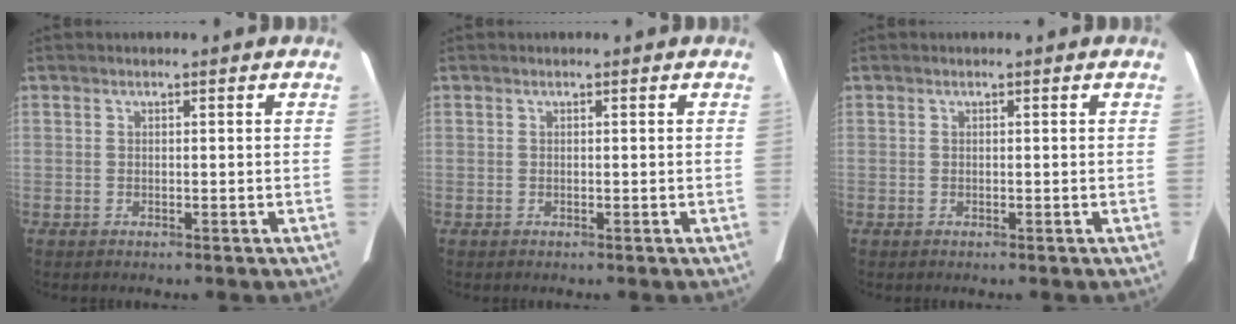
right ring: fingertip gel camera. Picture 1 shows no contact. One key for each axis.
{"total": 0.0}
{"total": 0.0}